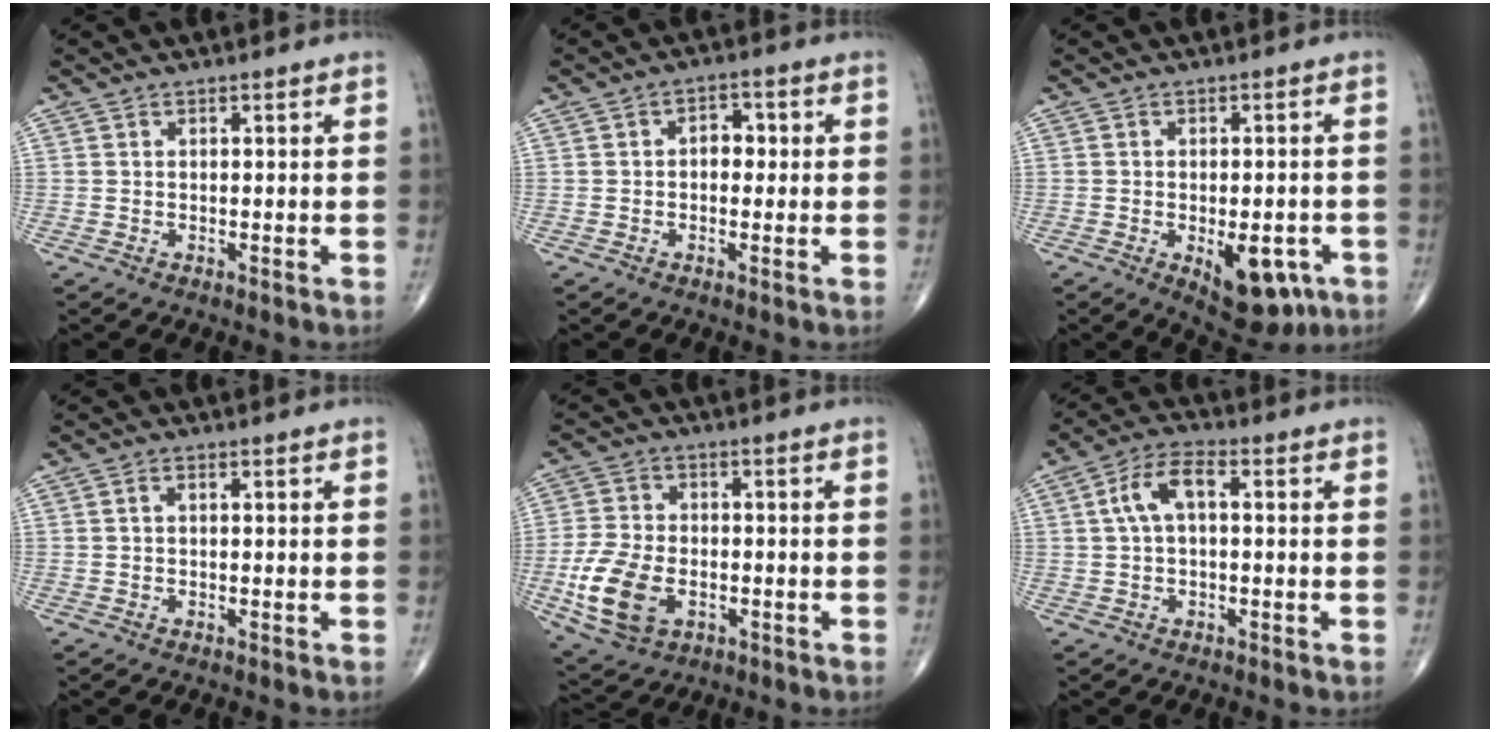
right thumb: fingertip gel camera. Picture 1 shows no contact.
{"total": 3.7, "force": [0.2, 2.6, 2.7], "torque": [-0.022, 0.013, -0.004]}
{"total": 11.0, "force": [-4.1, 5.4, 8.7], "torque": [-0.092, 0.006, -0.043]}
{"total": 0.8, "force": [0.0, 0.5, 0.7], "torque": [-0.011, 0.003, -0.002]}
{"total": 12.1, "force": [-3.4, 7.7, 8.7], "torque": [-0.176, 0.002, -0.059]}
{"total": 6.9, "force": [0.9, 3.4, 5.9], "torque": [-0.119, 0.025, 0.011]}